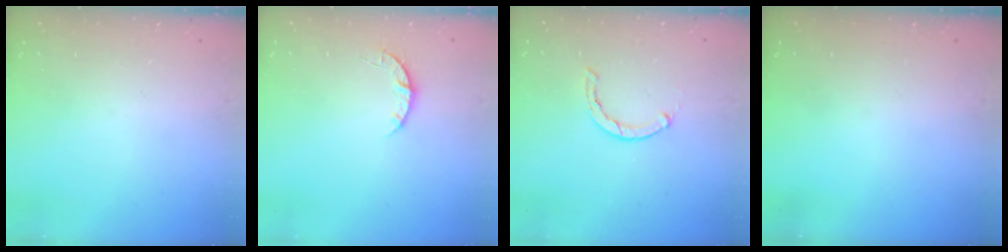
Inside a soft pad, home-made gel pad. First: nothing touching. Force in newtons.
{"total": 3.2, "press": 3.2, "slide": 0.5}
{"total": 0.7, "press": 0.6, "slide": 0.2}
{"total": 0.0}